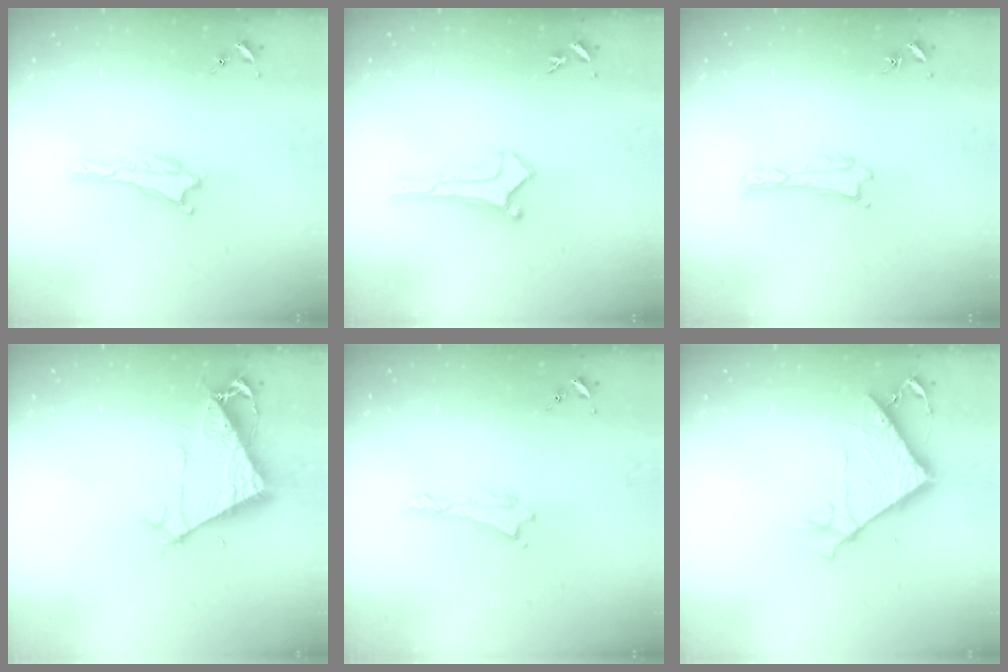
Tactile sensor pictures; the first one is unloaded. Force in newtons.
{"total": 0.0}
{"total": 0.0}
{"total": 7.0, "press": 7.0, "slide": 0.5}
{"total": 0.0}
{"total": 7.9, "press": 7.8, "slide": 0.6}